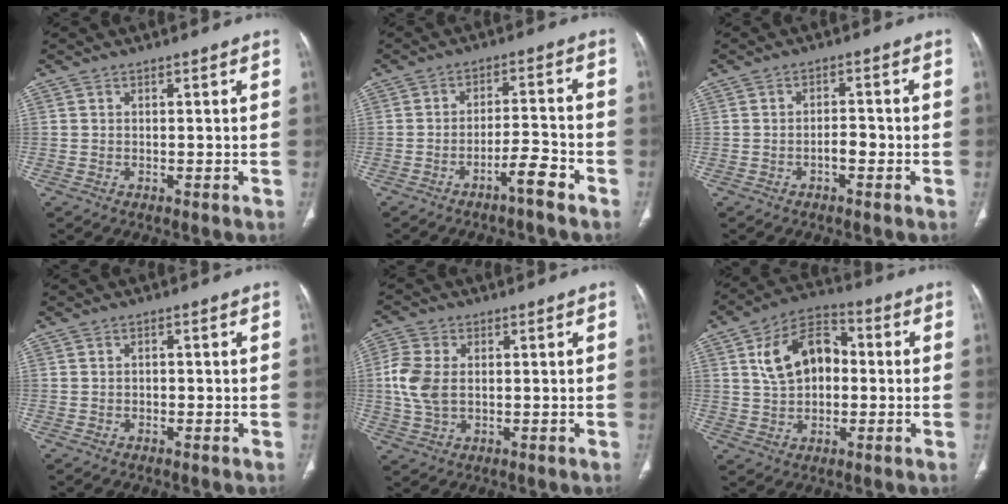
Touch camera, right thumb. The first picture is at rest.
{"total": 5.4, "force": [-3.8, 0.8, 3.8], "torque": [-0.067, 0.034, -0.062]}
{"total": 2.6, "force": [-1.0, 1.2, 2.0], "torque": [-0.025, 0.014, -0.017]}
{"total": 0.8, "force": [-0.2, 0.7, 0.4], "torque": [-0.002, 0.003, -0.005]}
{"total": 7.6, "force": [0.3, 5.0, 5.7], "torque": [-0.135, 0.006, 0.009]}
{"total": 13.0, "force": [1.8, 8.6, 9.5], "torque": [-0.140, 0.022, 0.025]}